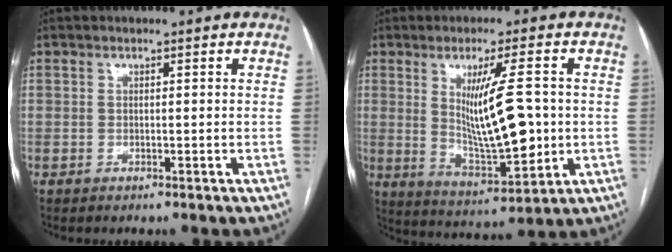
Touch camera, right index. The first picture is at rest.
{"total": 12.7, "force": [0.8, 2.4, 12.4], "torque": [-0.212, -0.017, 0.026]}